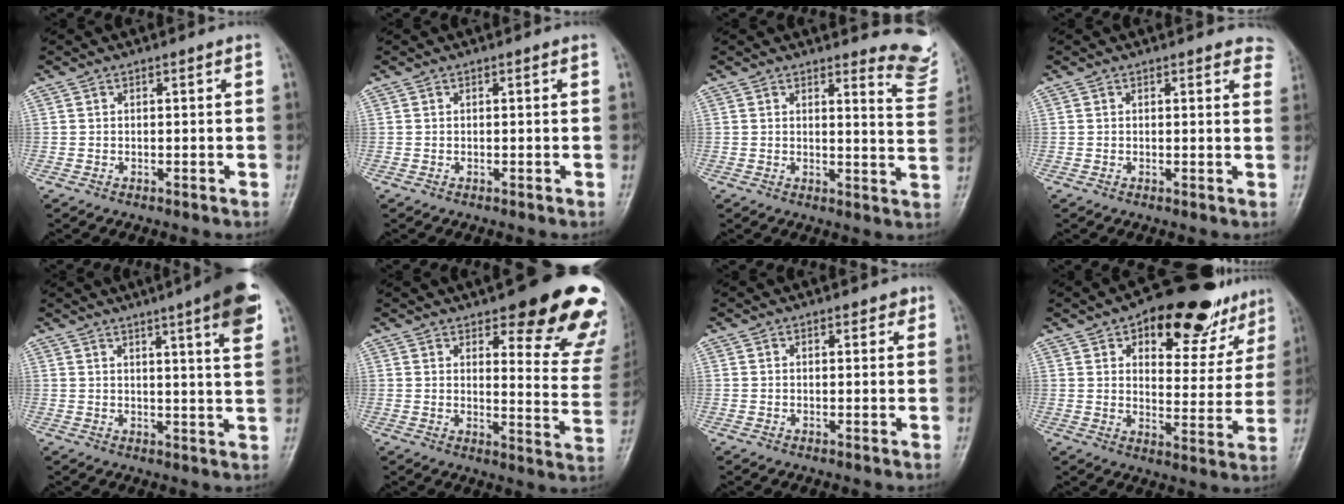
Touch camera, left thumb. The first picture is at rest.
{"total": 0.0}
{"total": 8.3, "force": [8.0, 1.5, 1.4], "torque": [0.014, -0.094, 0.070]}
{"total": 4.2, "force": [3.6, 1.7, 1.2], "torque": [0.019, -0.013, 0.019]}
{"total": 11.2, "force": [6.2, 1.1, 9.3], "torque": [-0.112, -0.022, 0.072]}
{"total": 20.0, "force": [13.5, 6.2, 13.4], "torque": [-0.116, -0.081, 0.158]}
{"total": 1.6, "force": [1.0, 1.0, 0.8], "torque": [0.005, -0.002, 0.008]}
{"total": 19.2, "force": [12.7, 9.3, 11.1], "torque": [-0.081, -0.045, 0.171]}